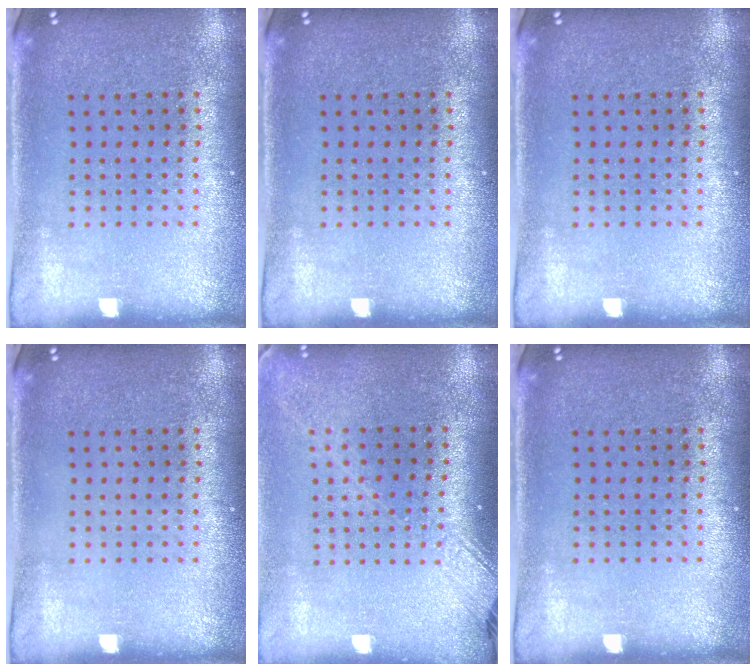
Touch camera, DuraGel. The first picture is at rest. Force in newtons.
{"total": 0.0}
{"total": 0.0}
{"total": 0.0}
{"total": 2.0, "press": 1.5, "slide": 1.3}
{"total": 0.0}